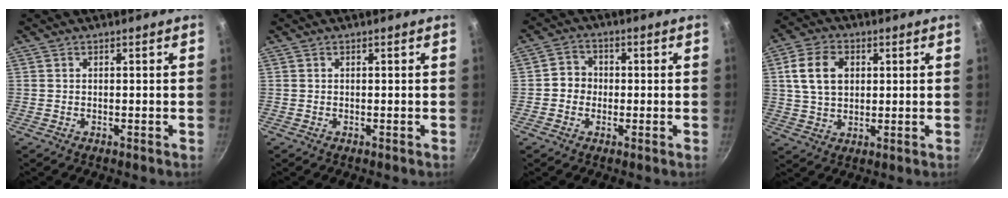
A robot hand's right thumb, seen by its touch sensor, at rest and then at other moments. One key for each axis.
{"total": 0.0}
{"total": 4.2, "fx": -0.5, "fy": 3.9, "fz": 1.5, "tx": 0.004, "ty": 0.012, "tz": -0.018}
{"total": 9.4, "fx": 2.1, "fy": 6.7, "fz": 6.2, "tx": -0.101, "ty": 0.006, "tz": 0.036}